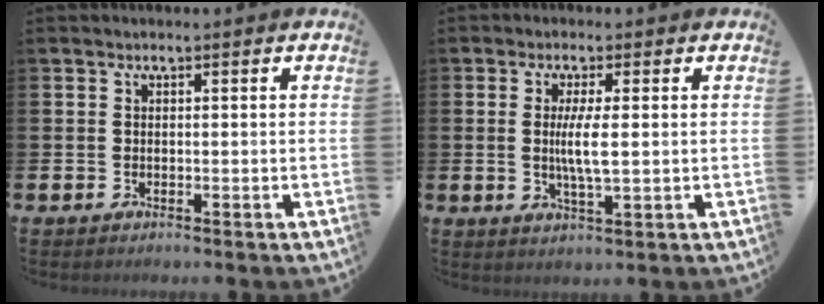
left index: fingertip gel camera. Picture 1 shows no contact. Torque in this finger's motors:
{"motor_torque": [1.48, -0.13, 0.48, 0.14]}